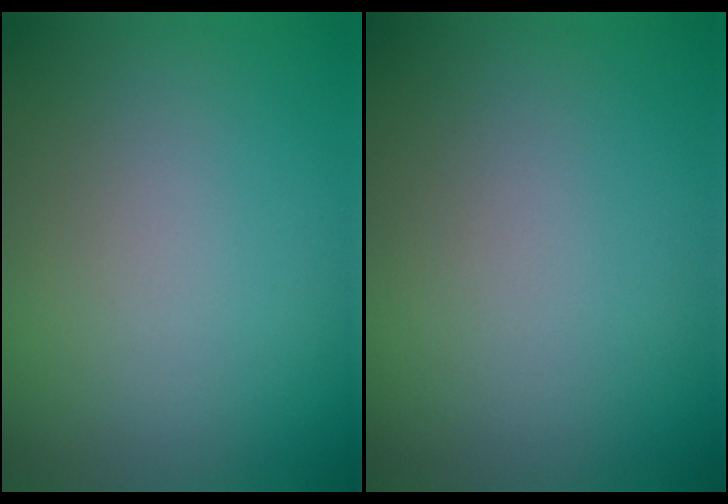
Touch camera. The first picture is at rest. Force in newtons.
{"total": 0.0}